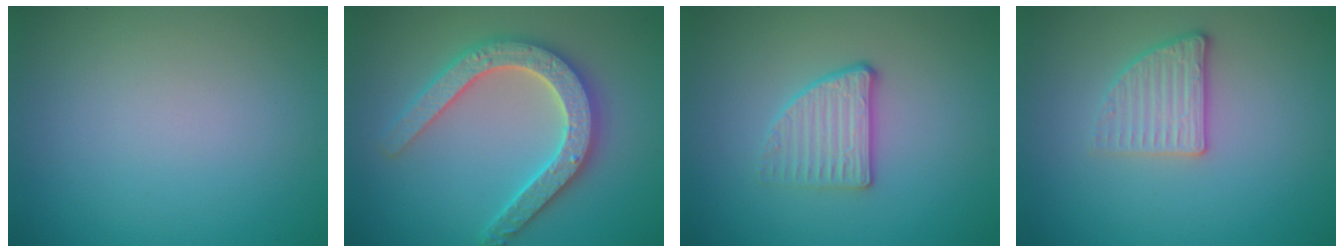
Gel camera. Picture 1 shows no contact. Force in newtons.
{"total": 5.3, "press": 5.2, "slide": 1.0}
{"total": 2.9, "press": 2.5, "slide": 1.4}
{"total": 2.7, "press": 2.4, "slide": 1.1}